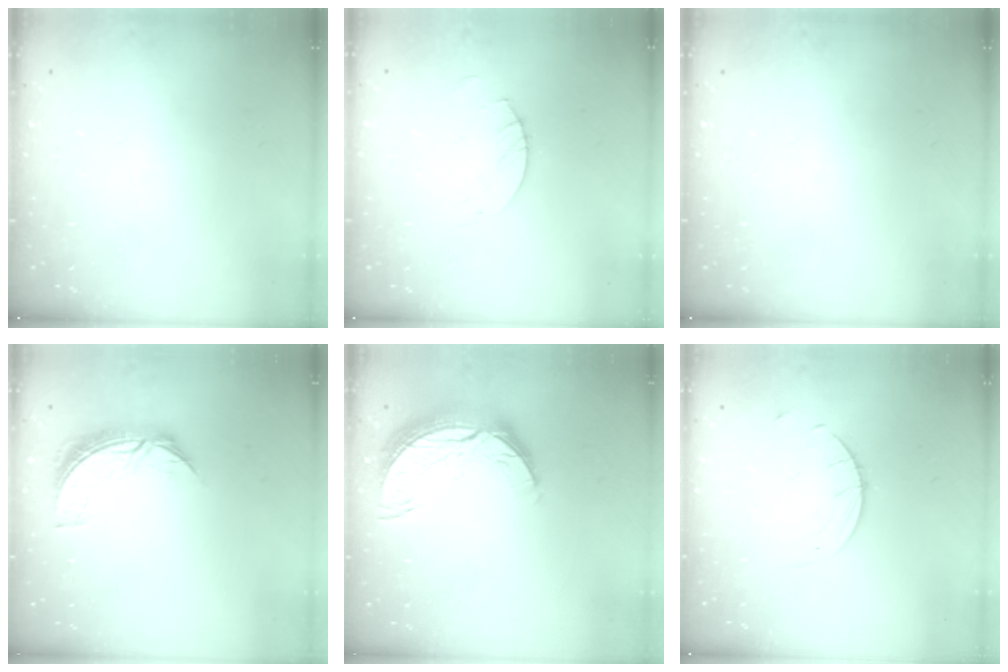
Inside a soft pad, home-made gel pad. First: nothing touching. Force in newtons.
{"total": 2.5, "press": 2.5, "slide": 0.1}
{"total": 0.0}
{"total": 8.0, "press": 8.0, "slide": 0.3}
{"total": 10.2, "press": 10.2, "slide": 0.6}
{"total": 3.8, "press": 3.8, "slide": 0.3}